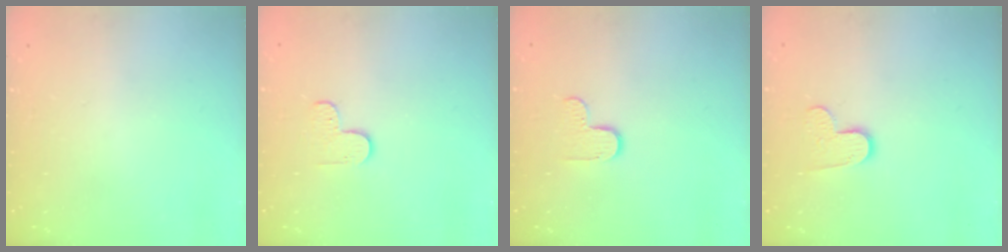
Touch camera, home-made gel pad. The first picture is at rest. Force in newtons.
{"total": 3.5, "press": 3.5, "slide": 0.4}
{"total": 4.7, "press": 4.6, "slide": 0.4}
{"total": 8.0, "press": 8.0, "slide": 0.6}